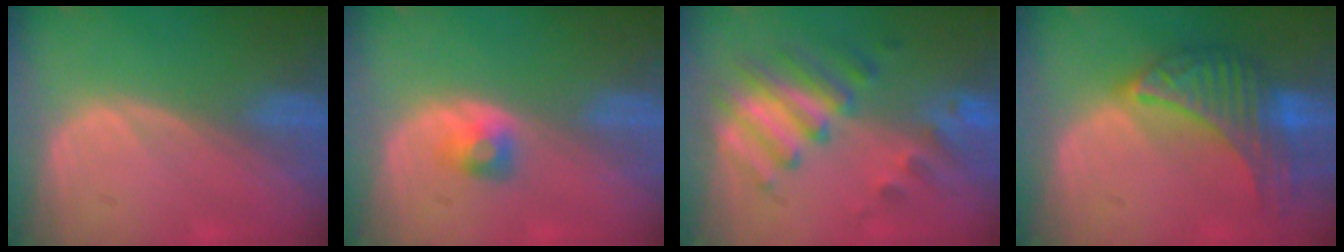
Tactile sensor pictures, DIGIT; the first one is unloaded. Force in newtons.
{"total": 2.2, "press": 2.1, "slide": 0.3}
{"total": 8.0, "press": 7.7, "slide": 1.9}
{"total": 8.8, "press": 8.8, "slide": 0.3}